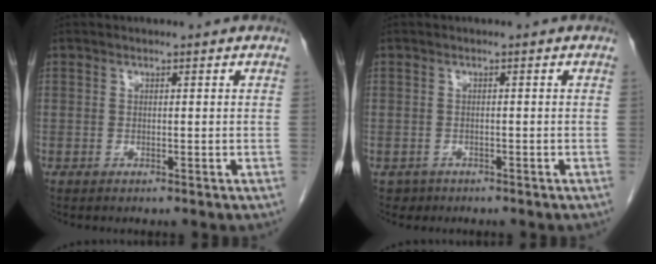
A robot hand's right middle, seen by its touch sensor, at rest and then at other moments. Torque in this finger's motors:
{"motor_torque": [-0.11, -0.11, -0.05, -0.02]}